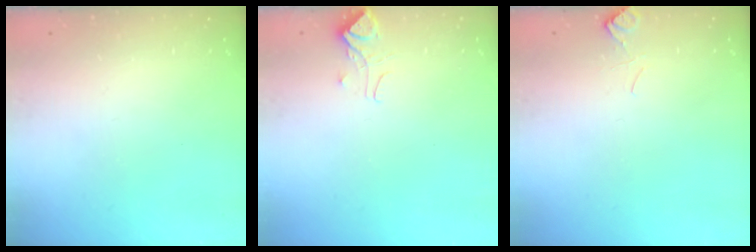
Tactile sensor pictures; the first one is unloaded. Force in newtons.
{"total": 0.9, "press": 0.5, "slide": 0.8}
{"total": 4.1, "press": 4.1, "slide": 0.5}